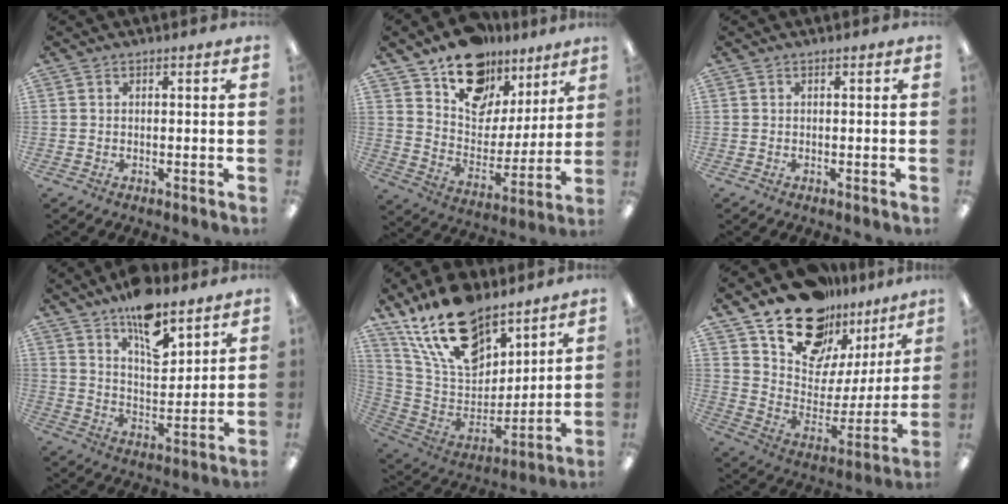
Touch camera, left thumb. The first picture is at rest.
{"total": 15.8, "force": [11.0, 9.9, 5.4], "torque": [-0.084, -0.075, 0.202]}
{"total": 0.0}
{"total": 12.9, "force": [9.2, 5.3, 7.3], "torque": [-0.110, -0.054, 0.161]}
{"total": 21.6, "force": [15.0, 11.3, 10.7], "torque": [-0.199, -0.081, 0.274]}
{"total": 19.2, "force": [14.9, 10.2, 6.5], "torque": [-0.119, -0.110, 0.270]}